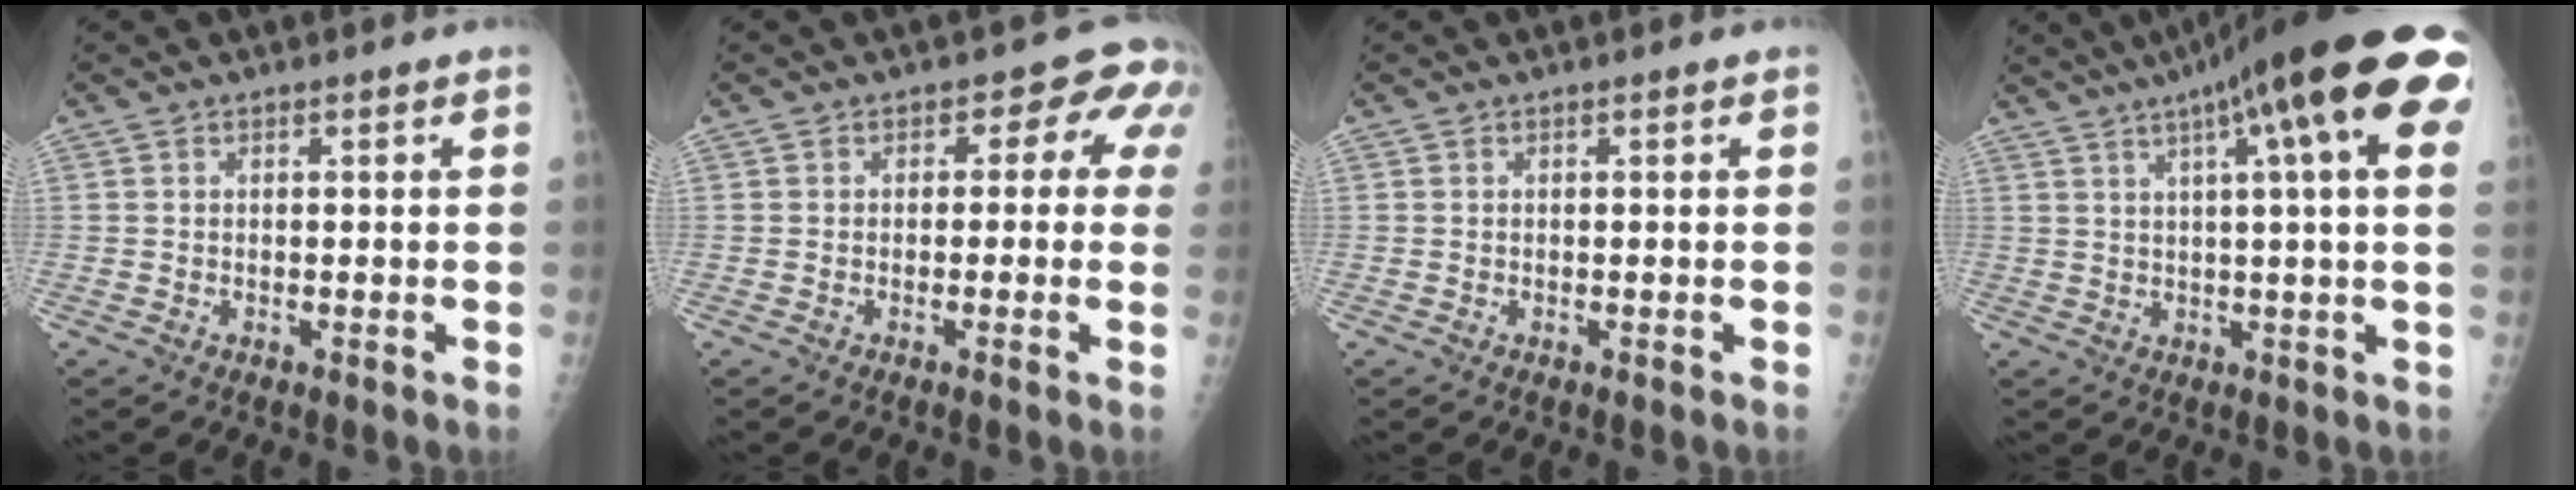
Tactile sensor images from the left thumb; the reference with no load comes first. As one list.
[{"total": 5.2, "force": [0.8, 3.8, 3.4], "torque": [0.012, 0.012, -0.009]}, {"total": 0.0}, {"total": 23.0, "force": [10.5, 3.7, 20.1], "torque": [-0.275, 0.023, 0.135]}]